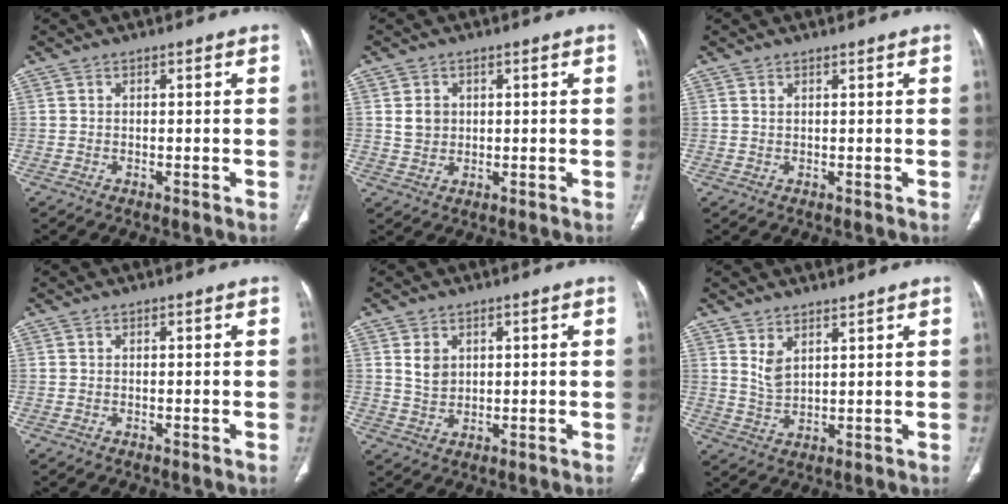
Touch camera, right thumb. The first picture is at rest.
{"total": 3.5, "force": [0.7, 3.0, 1.5], "torque": [-0.010, -0.002, 0.017]}
{"total": 0.5, "force": [0.5, 0.0, 0.2], "torque": [-0.005, -0.003, 0.009]}
{"total": 0.0}
{"total": 3.7, "force": [1.3, 2.8, 2.0], "torque": [-0.022, -0.011, 0.031]}
{"total": 4.1, "force": [2.8, 1.6, 2.5], "torque": [-0.042, -0.029, 0.061]}